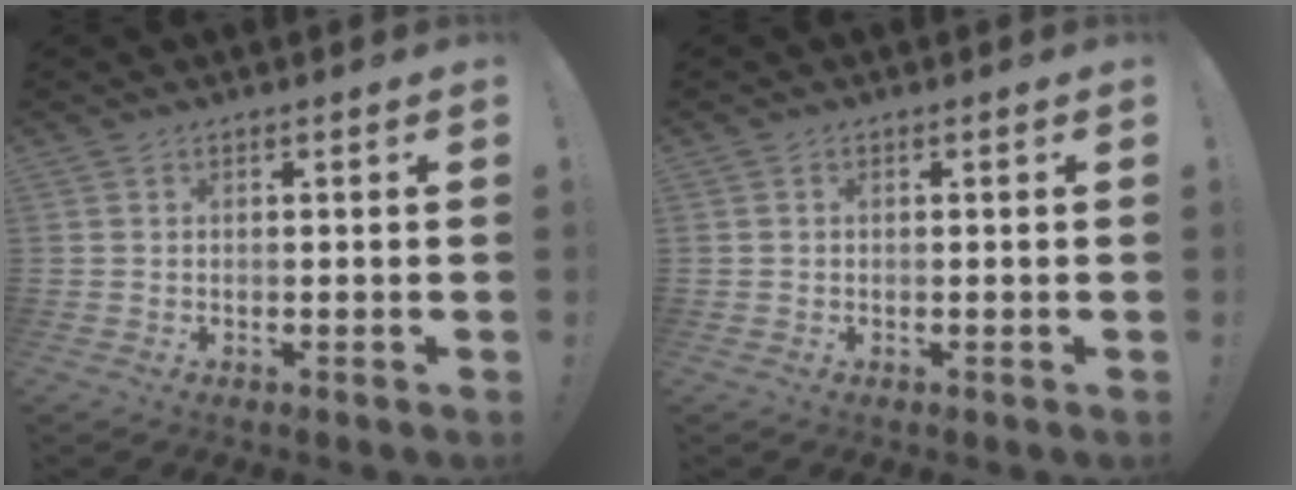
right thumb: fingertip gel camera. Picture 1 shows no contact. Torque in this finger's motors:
{"motor_torque": [-0.03, -0.28, -0.09, 0.14, 0.00]}